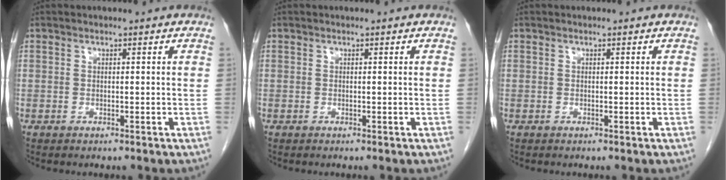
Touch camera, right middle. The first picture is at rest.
{"total": 0.0}
{"total": 0.0}